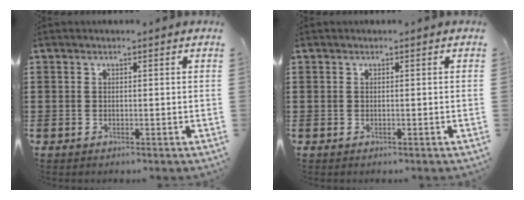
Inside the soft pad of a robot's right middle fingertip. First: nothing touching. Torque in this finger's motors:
{"motor_torque": [0.01, 0.06, 0.02, 0.01]}